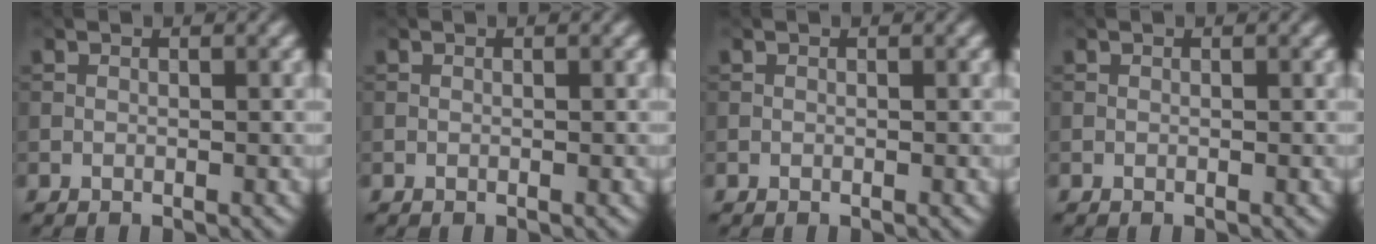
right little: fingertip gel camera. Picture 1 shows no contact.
{"total": 0.0}
{"total": 0.0}
{"total": 0.0}